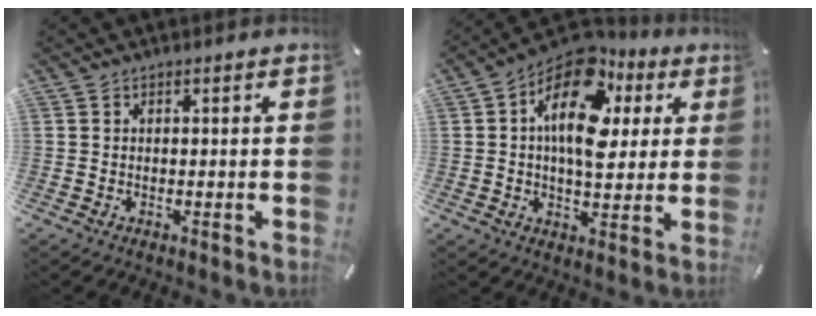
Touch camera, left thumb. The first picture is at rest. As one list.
[{"total": 17.3, "force": [5.3, 10.4, 12.7], "torque": [-0.217, -0.026, 0.090]}]